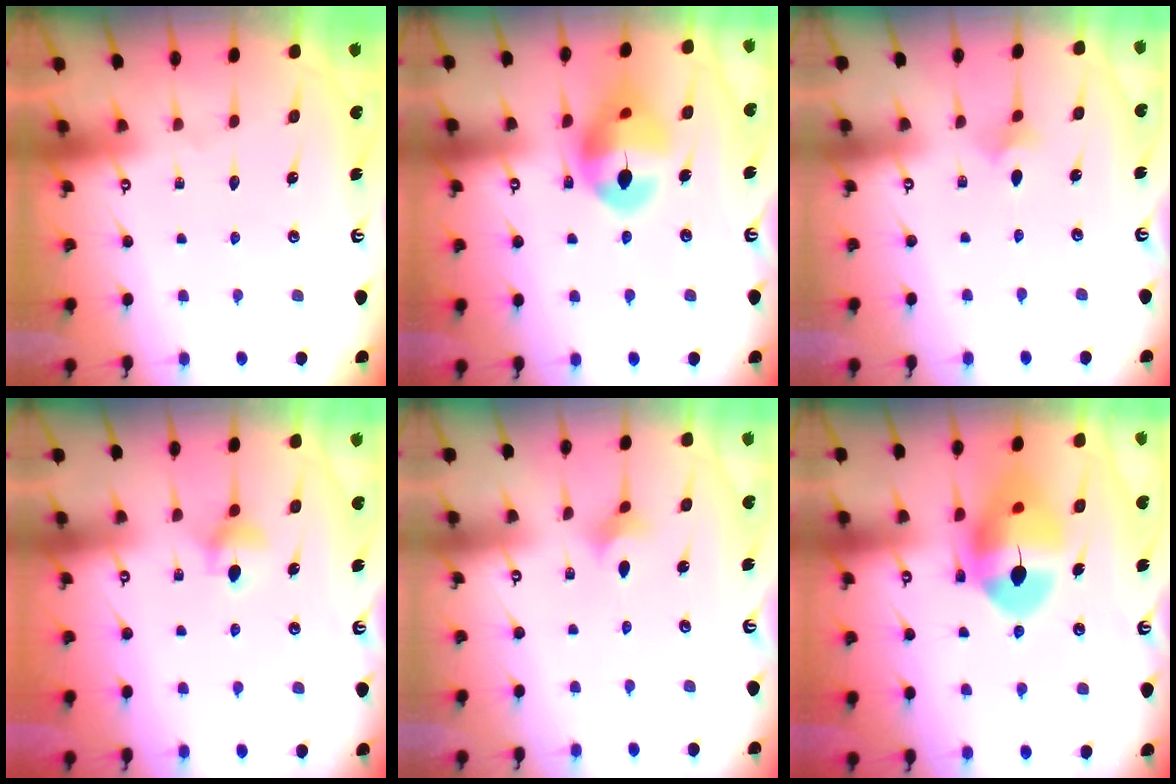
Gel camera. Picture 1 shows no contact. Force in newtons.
{"total": 14.3, "press": 14.2, "slide": 2.0}
{"total": 3.9, "press": 3.8, "slide": 0.9}
{"total": 5.6, "press": 5.6, "slide": 0.8}
{"total": 2.6, "press": 2.5, "slide": 0.7}
{"total": 15.0, "press": 14.9, "slide": 1.8}